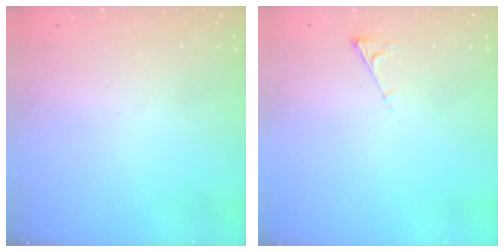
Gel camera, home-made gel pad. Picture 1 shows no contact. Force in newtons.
{"total": 3.7, "press": 3.7, "slide": 0.3}